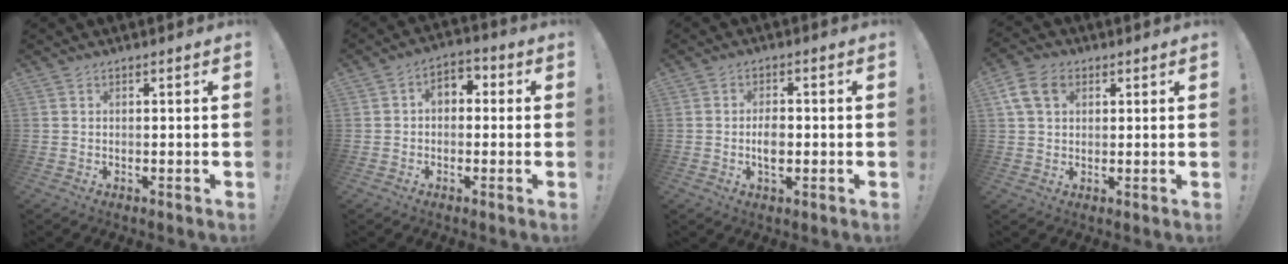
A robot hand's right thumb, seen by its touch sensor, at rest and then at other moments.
{"total": 5.1, "force": [-0.2, 3.8, 3.3], "torque": [-0.049, 0.011, -0.003]}
{"total": 4.4, "force": [-1.0, 2.5, 3.4], "torque": [-0.043, -0.004, -0.024]}
{"total": 8.9, "force": [3.4, 6.2, 5.4], "torque": [-0.099, 0.004, 0.069]}